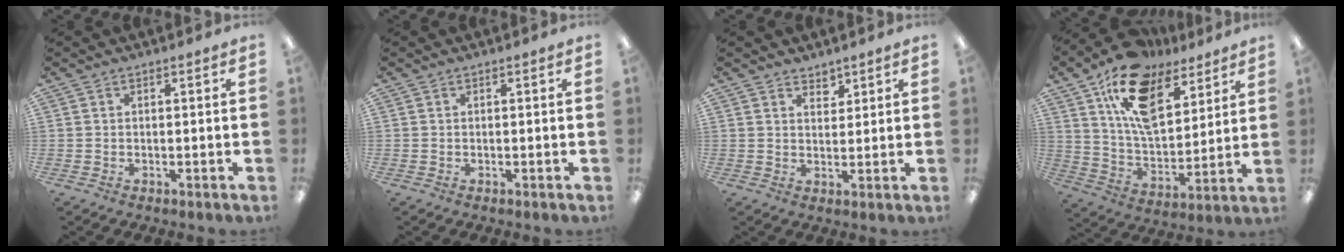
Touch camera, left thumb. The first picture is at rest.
{"total": 0.0}
{"total": 2.9, "force": [2.6, 1.2, 0.3], "torque": [0.008, -0.018, 0.047]}
{"total": 17.5, "force": [11.2, 9.1, 10.0], "torque": [-0.182, -0.045, 0.203]}